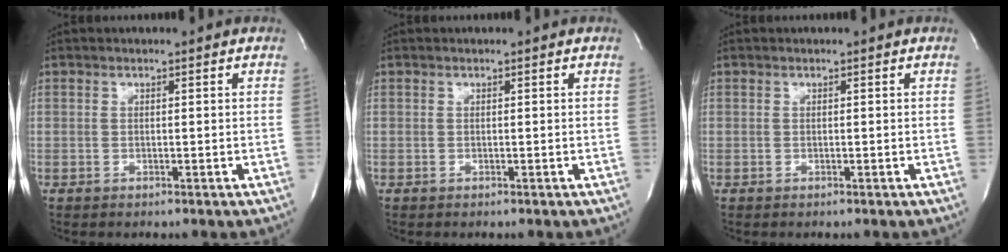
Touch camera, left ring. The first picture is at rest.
{"total": 0.0}
{"total": 0.0}